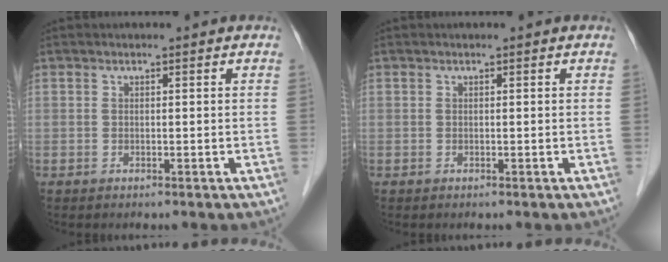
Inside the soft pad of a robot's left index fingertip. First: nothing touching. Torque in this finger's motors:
{"motor_torque": [0.00, 0.00, 0.00, 0.00]}